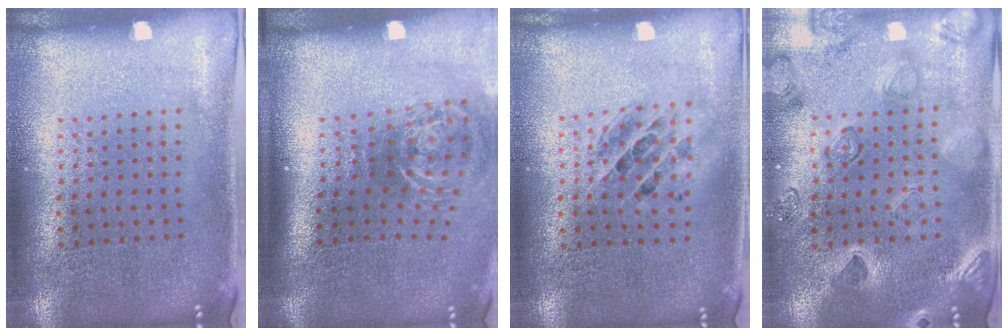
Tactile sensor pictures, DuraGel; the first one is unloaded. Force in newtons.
{"total": 2.1, "press": 1.3, "slide": 1.7}
{"total": 1.4, "press": 1.2, "slide": 0.7}
{"total": 2.3, "press": 2.3, "slide": 0.6}